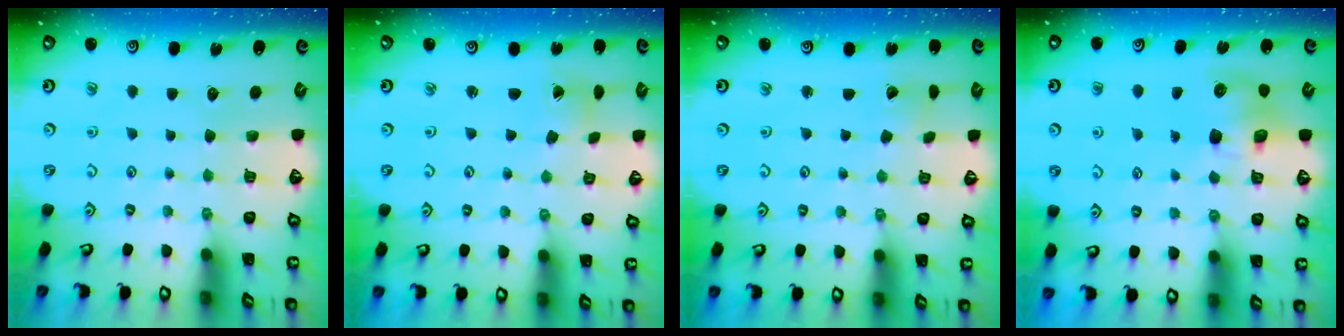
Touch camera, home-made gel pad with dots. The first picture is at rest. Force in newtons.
{"total": 0.5, "press": 0.5, "slide": 0.1}
{"total": 1.7, "press": 1.7, "slide": 0.3}
{"total": 8.7, "press": 8.6, "slide": 1.3}